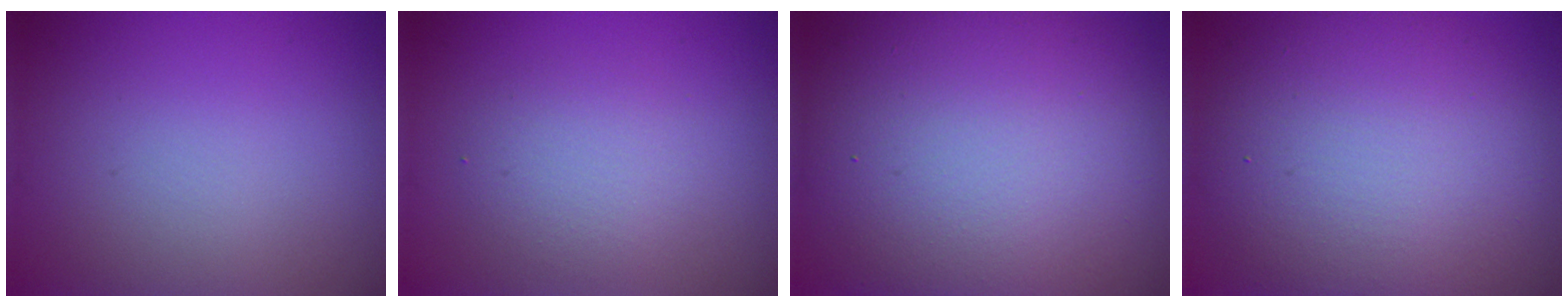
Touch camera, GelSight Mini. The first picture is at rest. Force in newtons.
{"total": 2.4, "press": 2.4, "slide": 0.3}
{"total": 13.5, "press": 13.5, "slide": 0.8}
{"total": 10.3, "press": 10.2, "slide": 0.6}